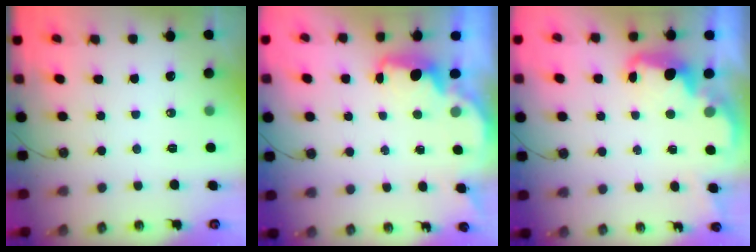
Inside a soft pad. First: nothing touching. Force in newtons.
{"total": 2.1, "press": 1.9, "slide": 0.8}
{"total": 2.6, "press": 2.5, "slide": 0.7}